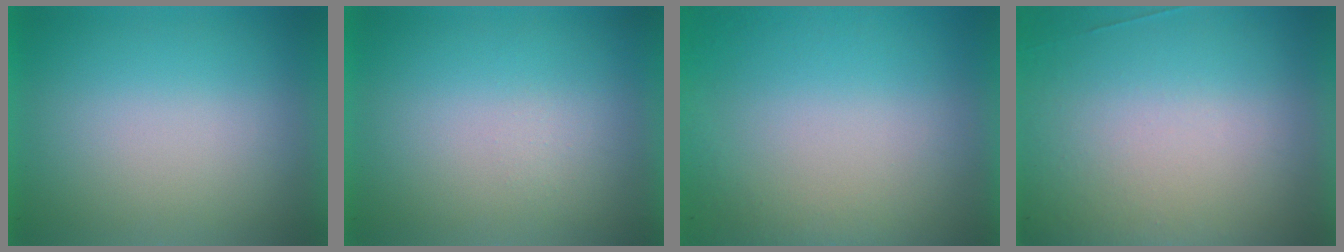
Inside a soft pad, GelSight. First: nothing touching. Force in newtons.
{"total": 1.3}
{"total": 4.9}
{"total": 4.6}